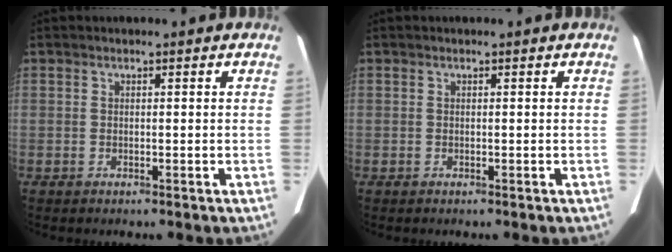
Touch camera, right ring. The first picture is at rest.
{"total": 0.0}